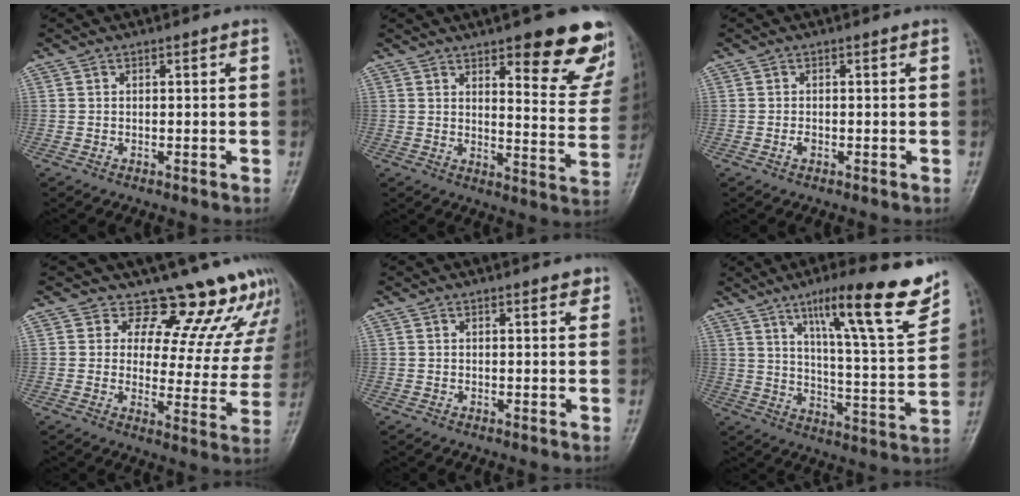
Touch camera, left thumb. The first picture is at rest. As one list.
[{"total": 17.5, "force": [10.3, 5.4, 13.0], "torque": [-0.116, -0.063, 0.131]}, {"total": 0.9, "force": [-0.3, 0.5, 0.6], "torque": [-0.010, 0.000, -0.006]}, {"total": 15.7, "force": [14.2, 5.6, 3.7], "torque": [0.007, -0.111, 0.156]}, {"total": 1.8, "force": [1.3, 0.5, 1.1], "torque": [-0.010, -0.006, 0.014]}, {"total": 20.2, "force": [12.6, 3.0, 15.6], "torque": [-0.200, -0.059, 0.192]}]